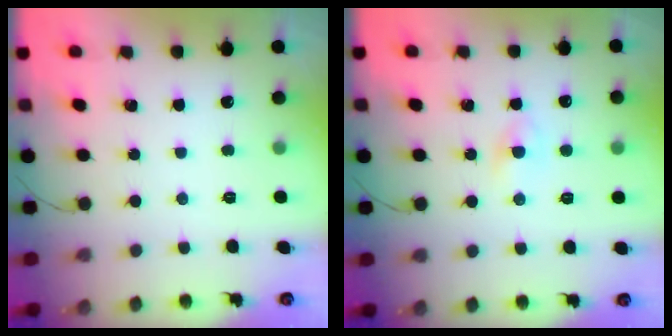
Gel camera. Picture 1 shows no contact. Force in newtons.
{"total": 2.3, "press": 2.1, "slide": 0.9}